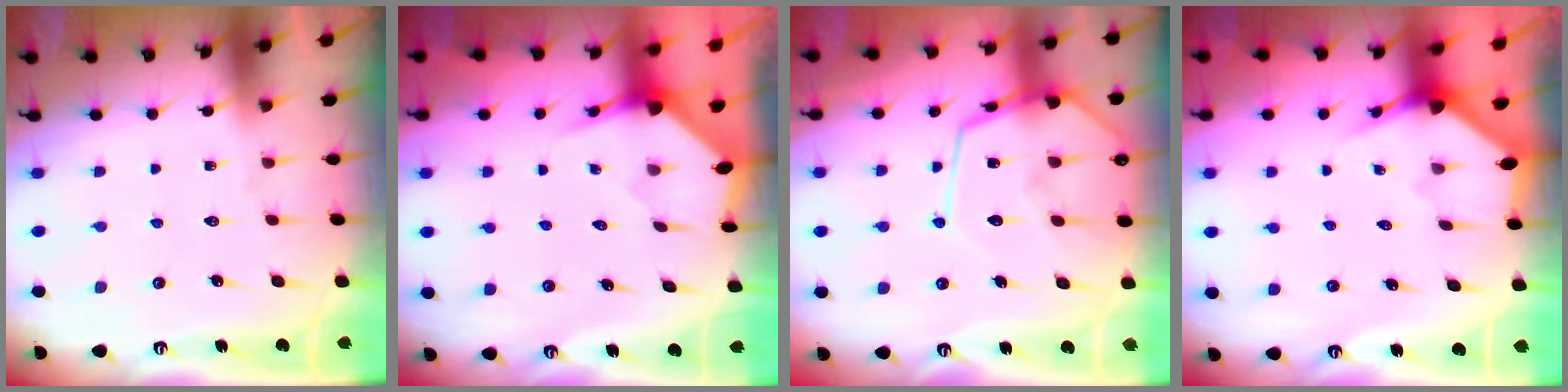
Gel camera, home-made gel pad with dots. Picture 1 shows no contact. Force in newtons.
{"total": 3.2, "press": 3.2, "slide": 0.1}
{"total": 14.6, "press": 14.5, "slide": 1.4}
{"total": 3.0, "press": 3.0, "slide": 0.2}